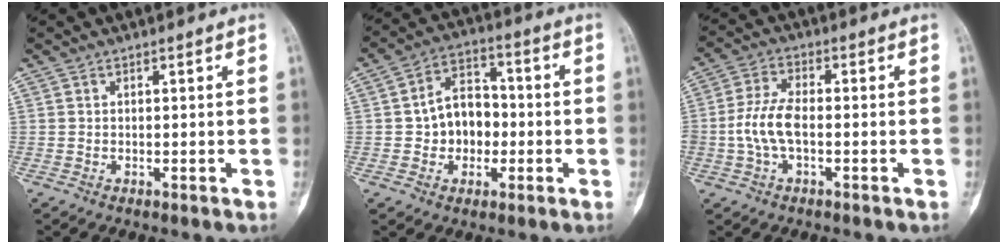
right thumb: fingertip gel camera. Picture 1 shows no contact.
{"total": 9.7, "force": [-1.1, 7.6, 6.0], "torque": [-0.060, 0.030, -0.023]}
{"total": 7.3, "force": [-1.3, 3.6, 6.2], "torque": [-0.145, 0.021, -0.027]}